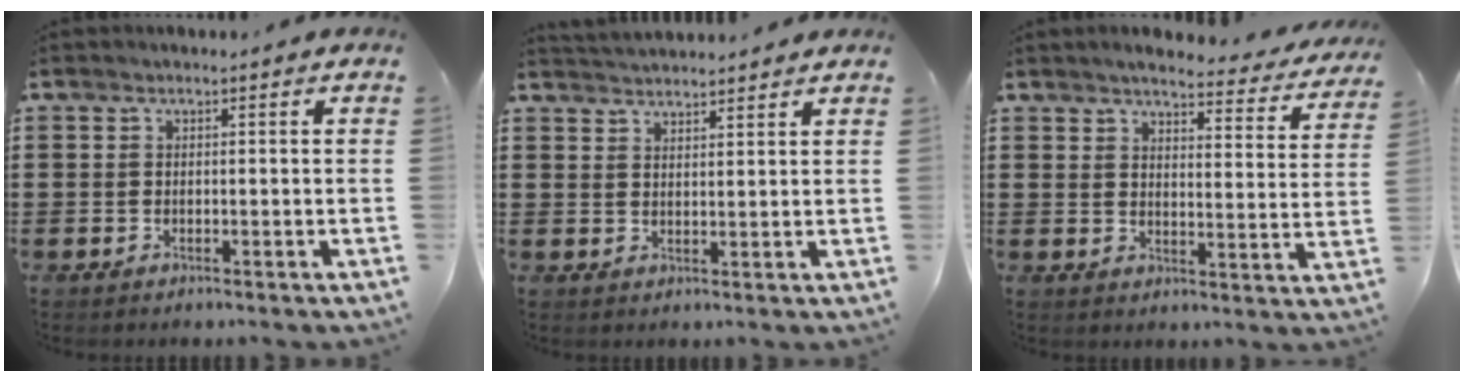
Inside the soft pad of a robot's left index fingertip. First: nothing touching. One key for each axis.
{"total": 2.6, "fx": 2.6, "fy": -0.2, "fz": -0.1, "tx": -0.006, "ty": -0.007, "tz": 0.051}
{"total": 4.0, "fx": 3.7, "fy": 0.1, "fz": 1.4, "tx": -0.037, "ty": -0.027, "tz": 0.060}